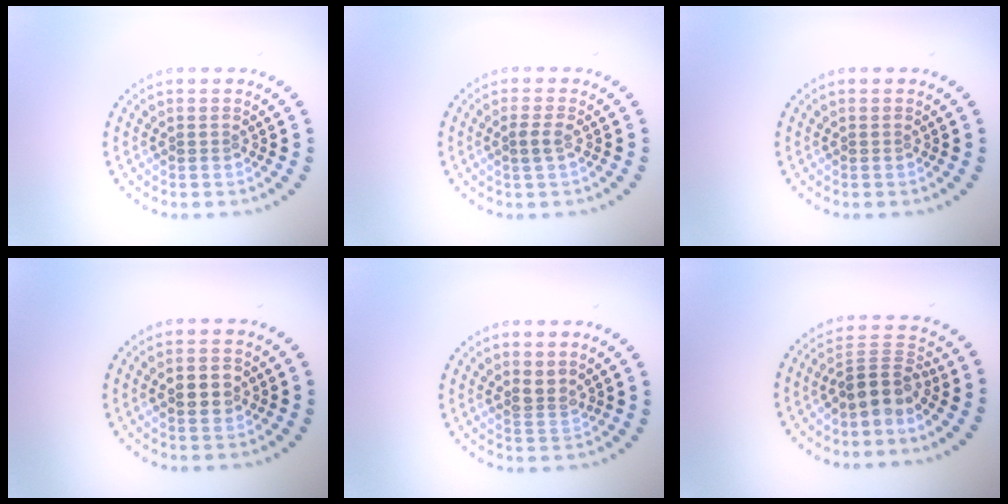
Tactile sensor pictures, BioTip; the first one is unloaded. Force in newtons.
{"total": 1.2, "press": 1.0, "slide": 0.6}
{"total": 0.0}
{"total": 2.8, "press": 2.8, "slide": 0.2}
{"total": 1.9, "press": 1.3, "slide": 1.3}
{"total": 3.7, "press": 3.0, "slide": 2.1}